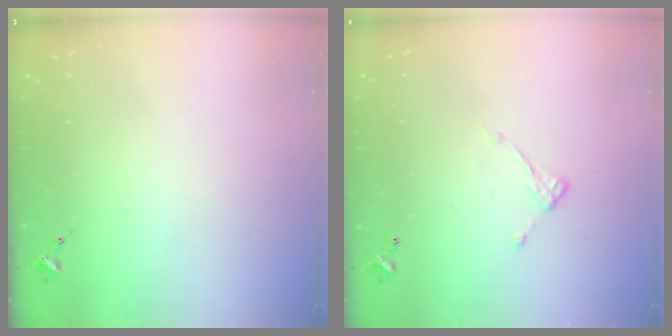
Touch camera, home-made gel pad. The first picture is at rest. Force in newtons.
{"total": 7.5, "press": 7.4, "slide": 0.4}